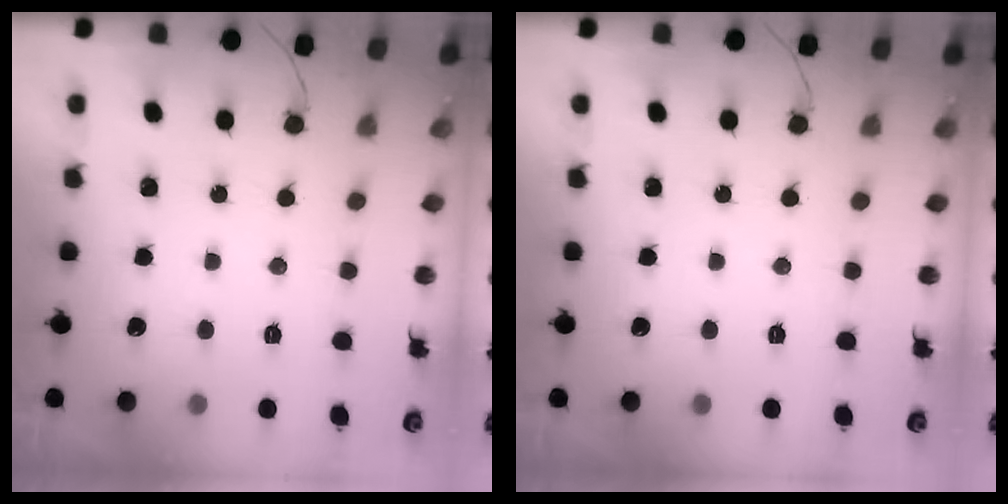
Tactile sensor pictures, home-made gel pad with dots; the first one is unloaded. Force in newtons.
{"total": 0.0}